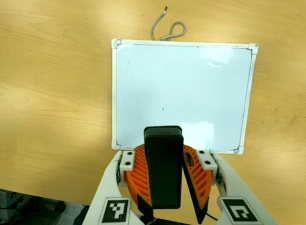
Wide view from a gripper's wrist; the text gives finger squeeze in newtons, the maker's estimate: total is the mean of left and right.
{"total": 11.3, "left": 10.3, "right": 12.2}